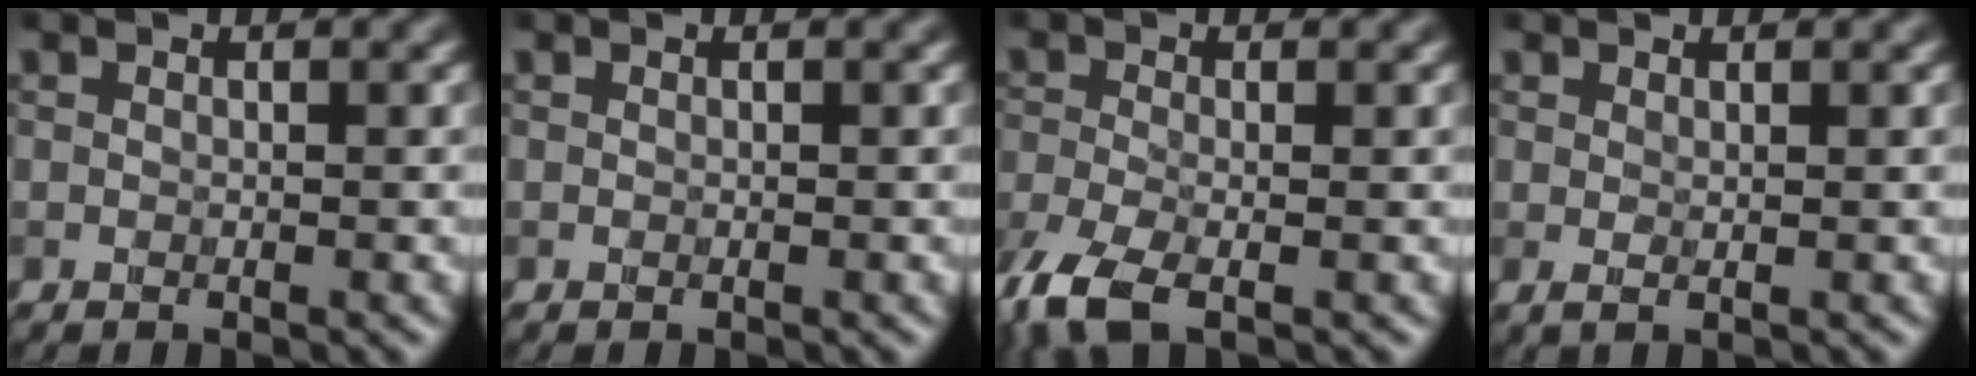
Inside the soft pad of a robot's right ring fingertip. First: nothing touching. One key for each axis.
{"total": 0.0}
{"total": 4.9, "fx": -3.0, "fy": 1.6, "fz": 3.6, "tx": -0.083, "ty": -0.016, "tz": -0.070}
{"total": 0.8, "fx": 0.4, "fy": 0.2, "fz": 0.7, "tx": -0.011, "ty": -0.002, "tz": 0.007}